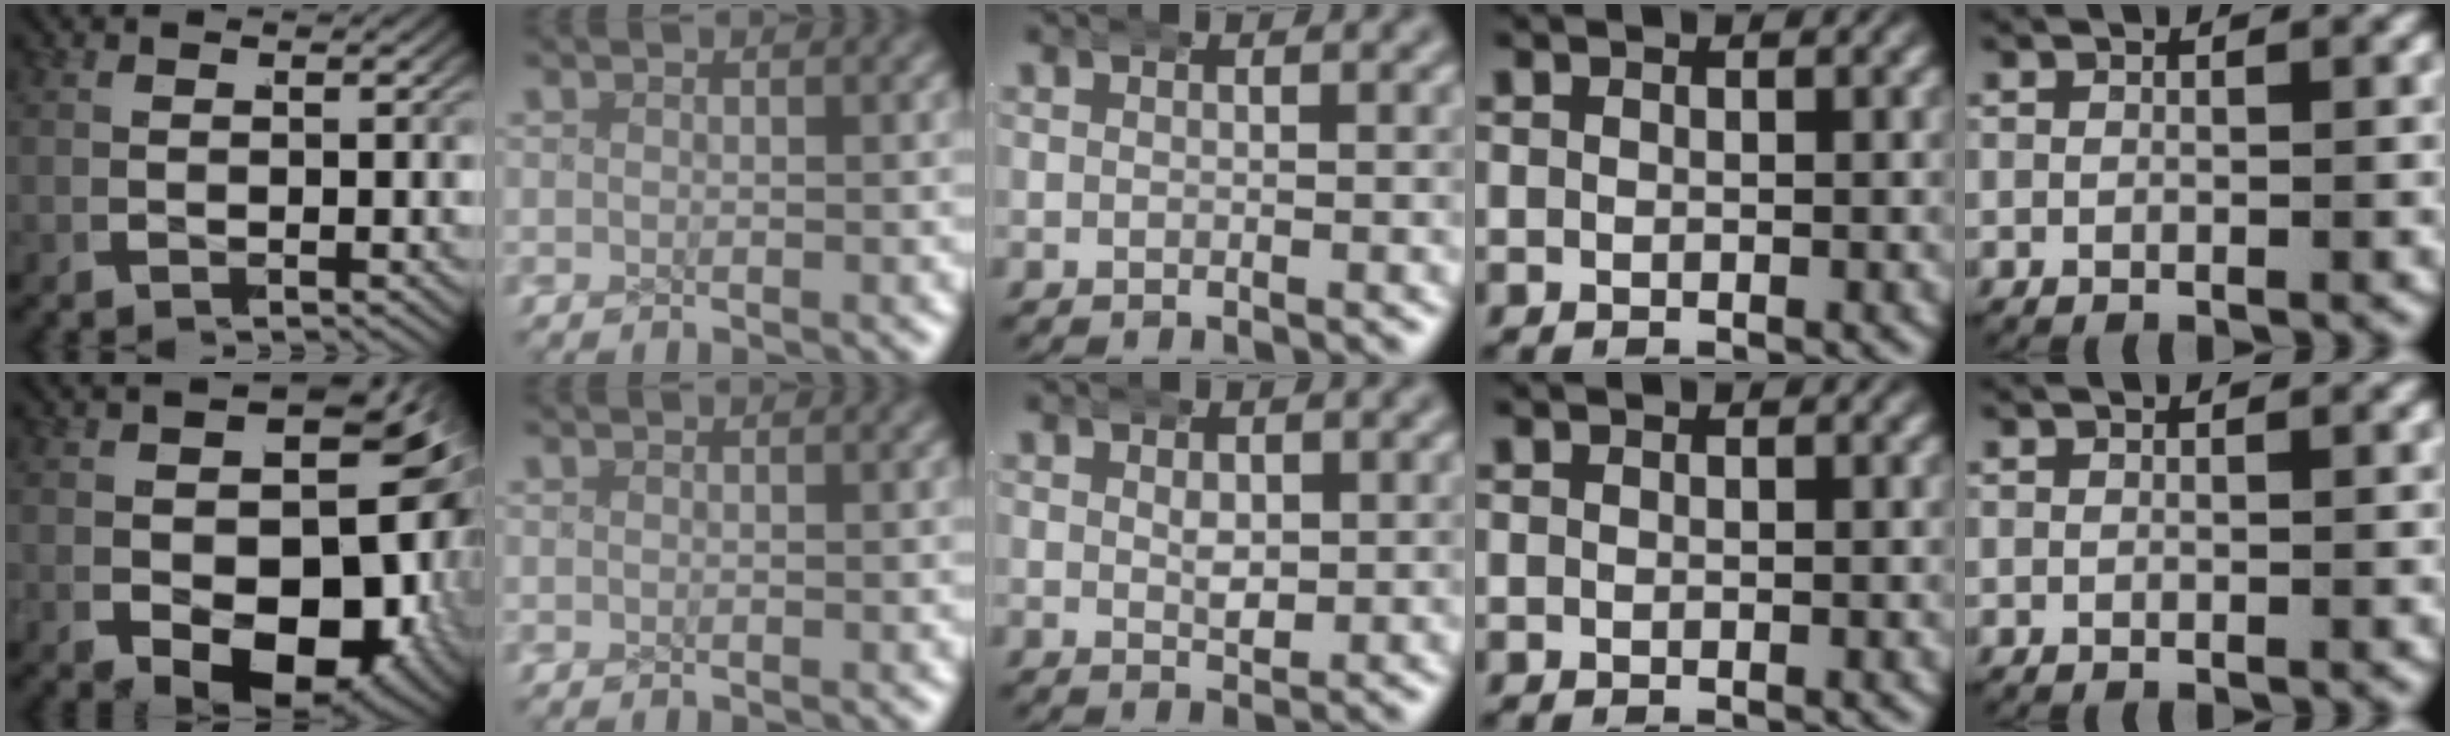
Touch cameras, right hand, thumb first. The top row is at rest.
{"thumb": {"total": 18.0, "force": [-1.1, 12.0, 13.3], "torque": [-0.225, -0.074, 0.007]}, "middle": {"total": 1.8, "force": [0.4, 1.1, 1.4], "torque": [-0.025, -0.013, 0.012]}}